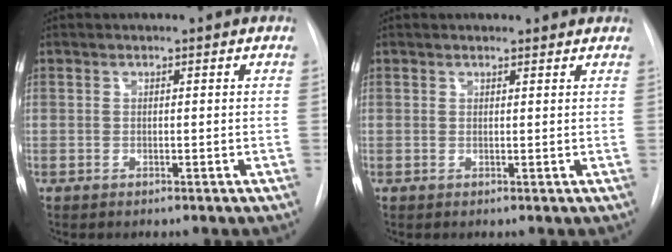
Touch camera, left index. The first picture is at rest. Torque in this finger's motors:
{"motor_torque": [0.04, -0.64, -0.40, -0.01]}